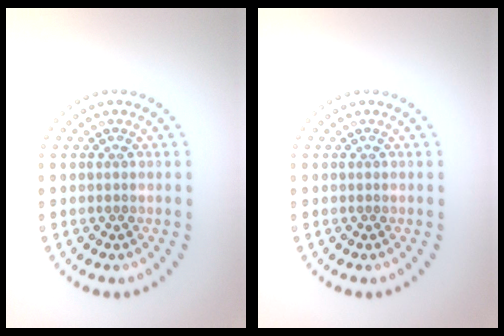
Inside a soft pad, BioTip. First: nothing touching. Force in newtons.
{"total": 0.0}